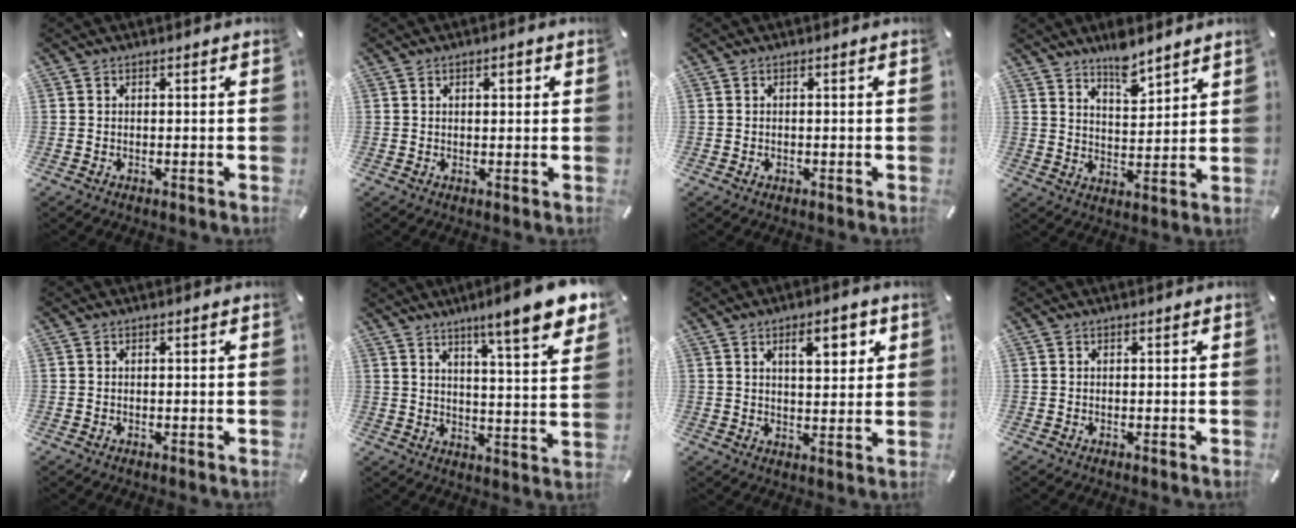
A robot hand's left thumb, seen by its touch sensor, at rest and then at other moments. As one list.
[{"total": 2.3, "force": [0.9, 1.1, 1.8], "torque": [-0.030, 0.003, 0.011]}, {"total": 0.6, "force": [0.0, 0.5, 0.4], "torque": [-0.007, 0.002, -0.002]}, {"total": 7.1, "force": [6.3, 2.3, 2.2], "torque": [-0.030, -0.043, 0.112]}, {"total": 0.0}, {"total": 12.0, "force": [9.1, 1.3, 7.8], "torque": [-0.118, -0.063, 0.144]}, {"total": 7.7, "force": [3.7, 3.2, 5.9], "torque": [-0.077, -0.011, 0.054]}, {"total": 0.0}]